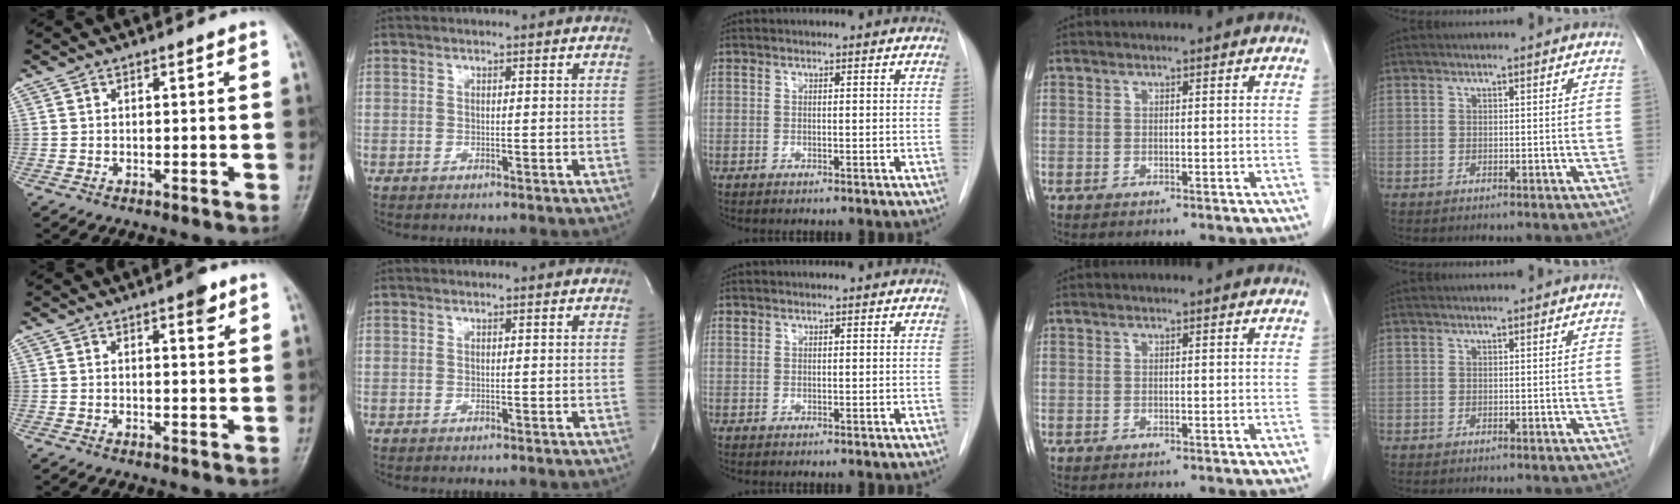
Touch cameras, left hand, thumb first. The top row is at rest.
{"thumb": {"total": 3.0, "force": [1.8, 0.9, 2.3], "torque": [-0.022, -0.006, 0.020]}, "middle": {"total": 0.5, "force": [0.4, 0.3, 0.0], "torque": [-0.004, 0.008, 0.006]}}